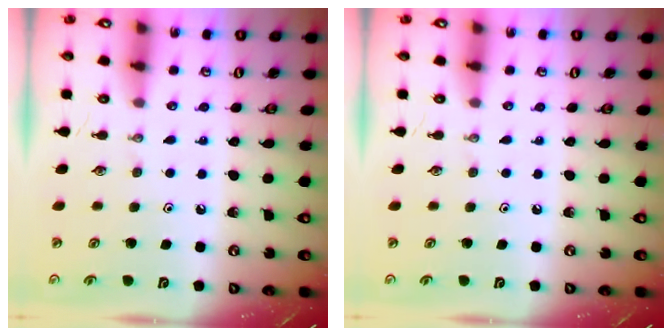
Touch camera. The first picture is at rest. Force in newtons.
{"total": 0.0}